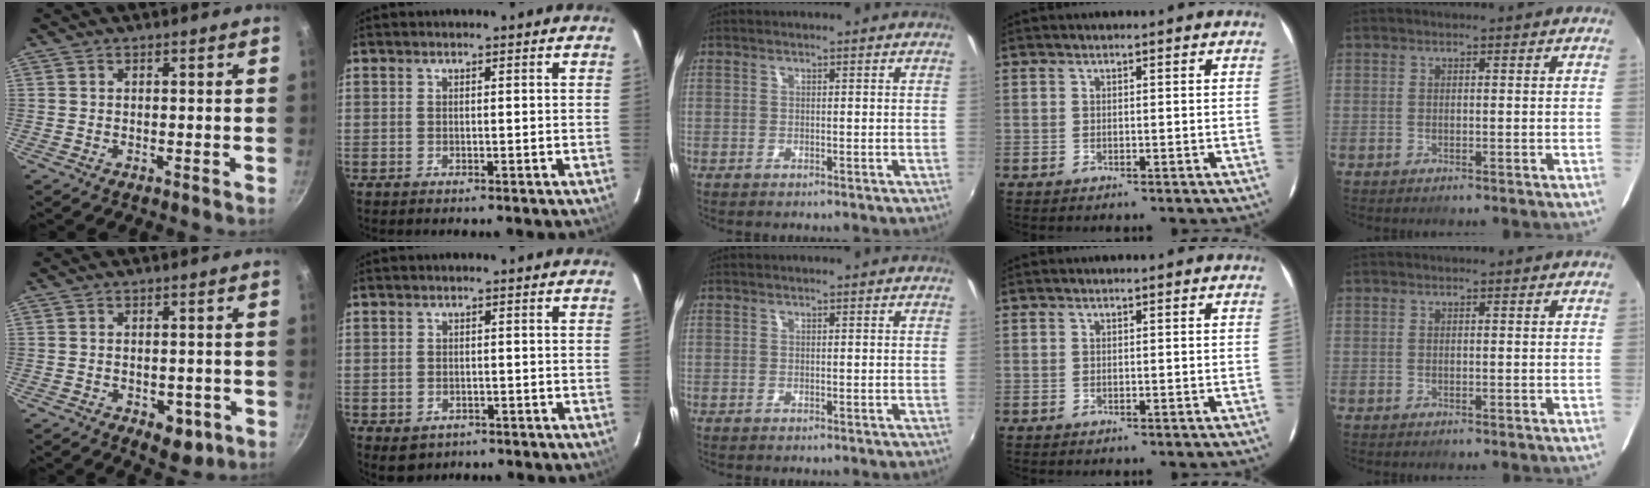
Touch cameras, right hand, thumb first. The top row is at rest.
{"thumb": {"total": 5.8, "force": [-2.2, 3.4, 4.1], "torque": [-0.028, 0.009, -0.020]}, "index": {"total": 3.7, "force": [-1.9, 2.9, 1.3], "torque": [-0.030, -0.005, -0.020]}}